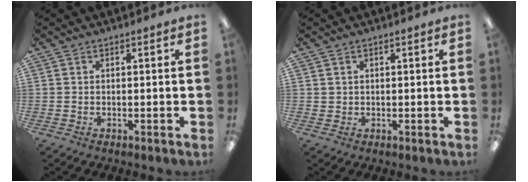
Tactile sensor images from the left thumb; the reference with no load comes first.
{"total": 1.2, "force": [0.6, 1.0, 0.0], "torque": [-0.002, 0.003, 0.012]}